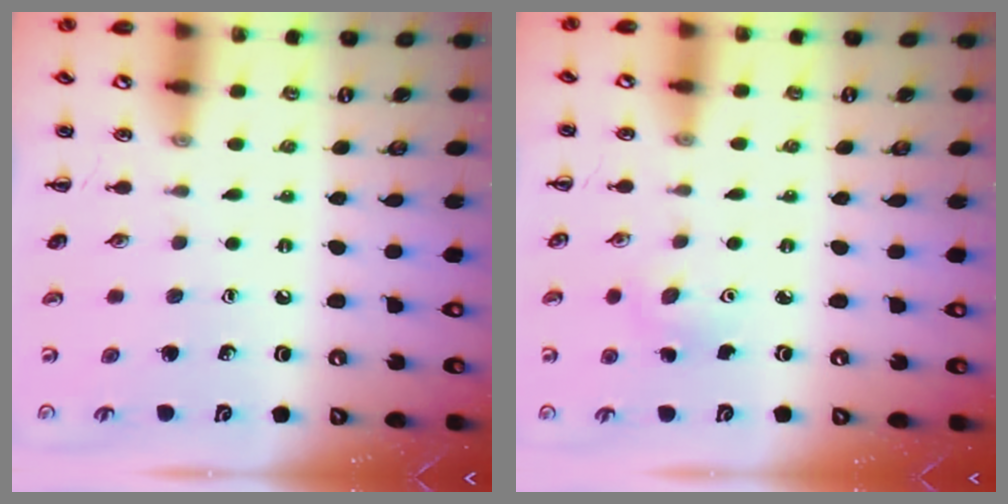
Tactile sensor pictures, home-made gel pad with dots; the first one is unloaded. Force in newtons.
{"total": 3.9, "press": 3.7, "slide": 1.1}